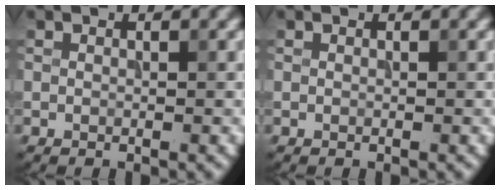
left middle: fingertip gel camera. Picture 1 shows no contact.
{"total": 0.0}